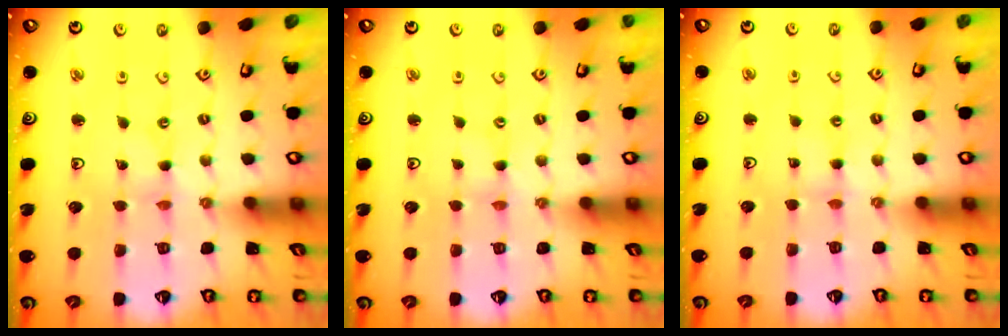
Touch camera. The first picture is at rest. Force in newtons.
{"total": 0.0}
{"total": 2.6, "press": 2.6, "slide": 0.3}